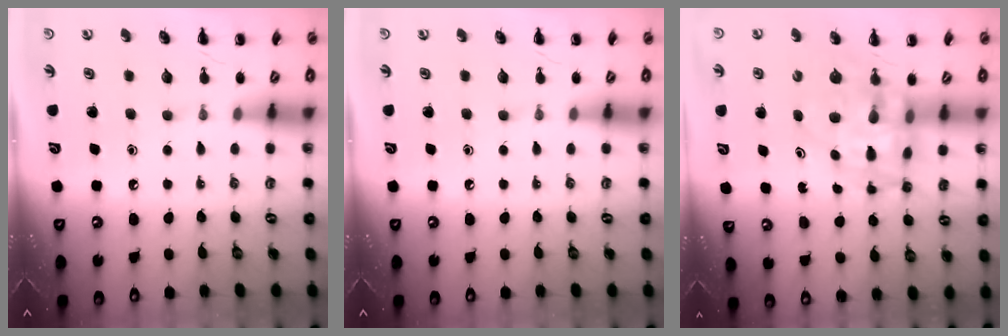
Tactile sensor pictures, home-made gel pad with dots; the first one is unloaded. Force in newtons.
{"total": 0.0}
{"total": 9.4, "press": 9.0, "slide": 2.8}